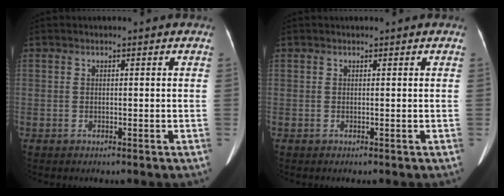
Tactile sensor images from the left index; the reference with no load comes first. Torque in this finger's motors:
{"motor_torque": [0.00, 0.00, 0.00, 0.00]}